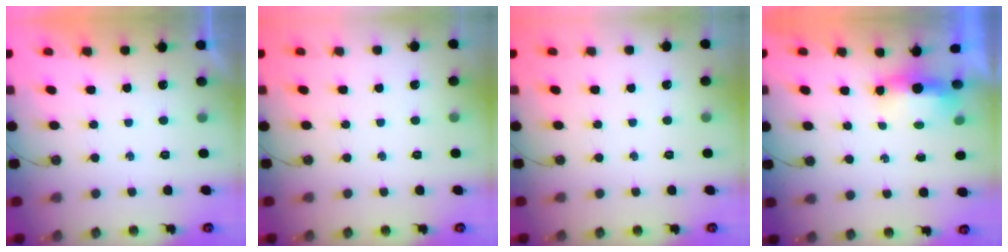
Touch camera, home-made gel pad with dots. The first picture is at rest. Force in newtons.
{"total": 0.0}
{"total": 0.0}
{"total": 8.2, "press": 5.7, "slide": 5.8}